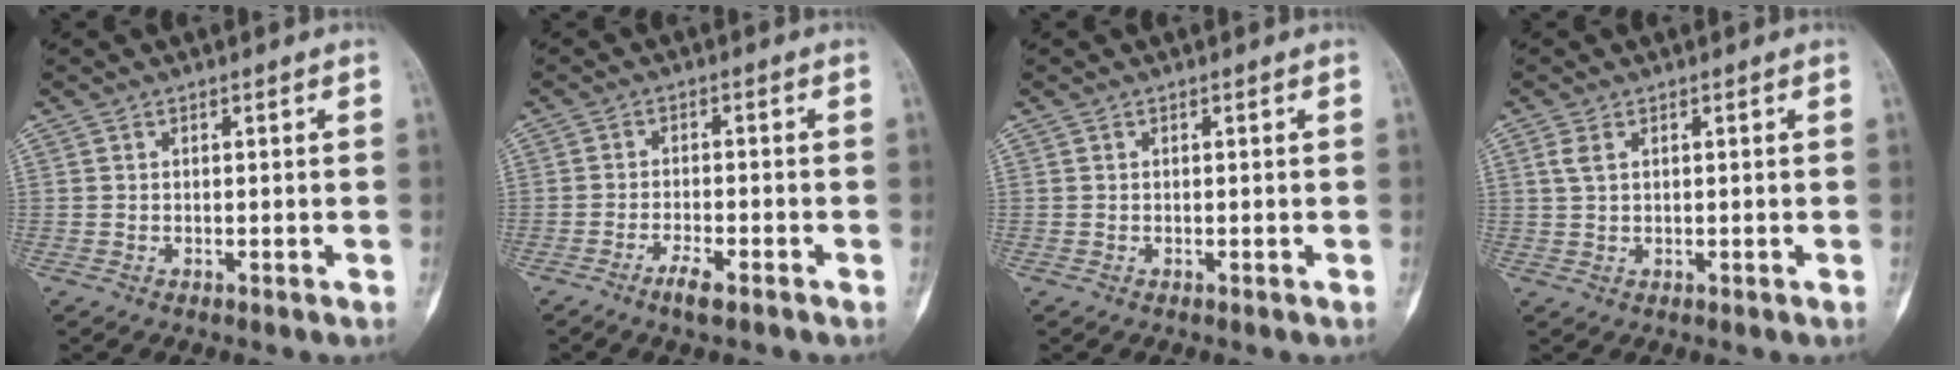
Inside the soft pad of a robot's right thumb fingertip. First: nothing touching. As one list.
[{"total": 3.8, "force": [-2.6, 1.1, 2.6], "torque": [-0.049, 0.013, -0.049]}, {"total": 0.0}, {"total": 2.4, "force": [0.8, 1.5, 1.6], "torque": [-0.035, 0.004, 0.018]}]